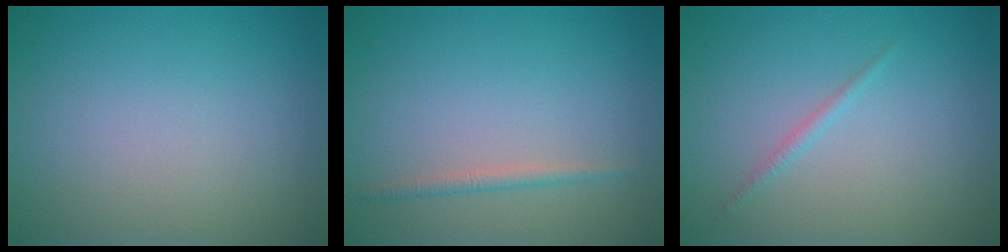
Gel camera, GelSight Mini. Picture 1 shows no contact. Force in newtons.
{"total": 1.1, "press": 1.1, "slide": 0.1}
{"total": 0.7, "press": 0.7, "slide": 0.1}